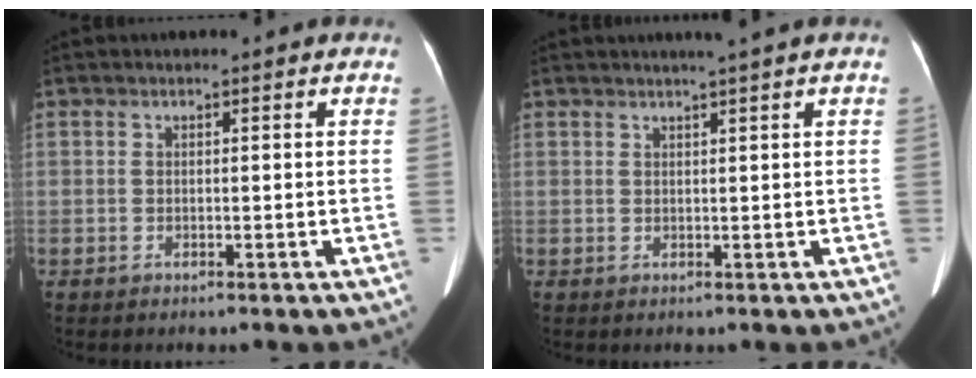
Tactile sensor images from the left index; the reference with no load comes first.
{"total": 2.3, "force": [1.7, -0.7, 1.3], "torque": [-0.016, 0.003, 0.030]}